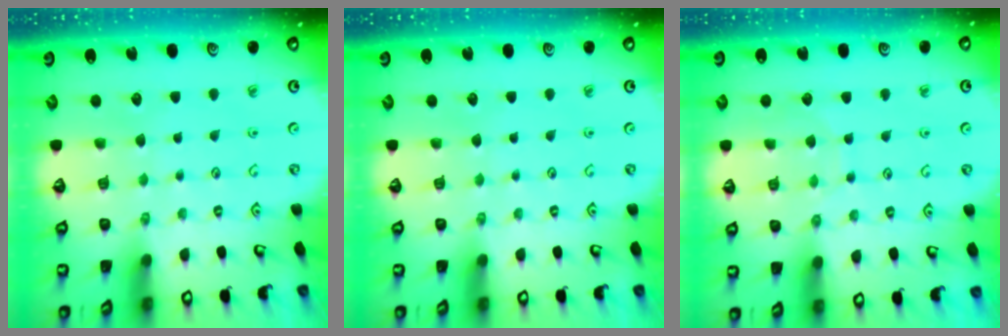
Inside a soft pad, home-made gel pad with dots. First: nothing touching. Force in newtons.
{"total": 0.0}
{"total": 6.3, "press": 6.3, "slide": 0.6}